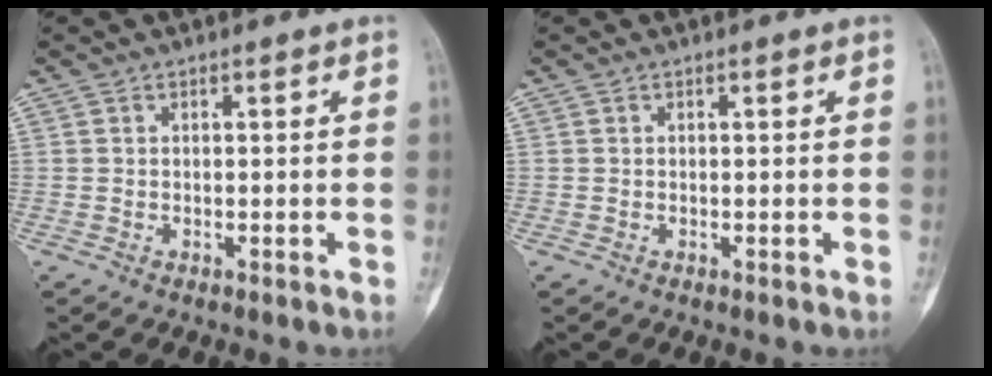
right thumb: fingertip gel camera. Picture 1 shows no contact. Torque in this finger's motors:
{"motor_torque": [0.00, 0.00, 0.00, 0.00, 0.00]}